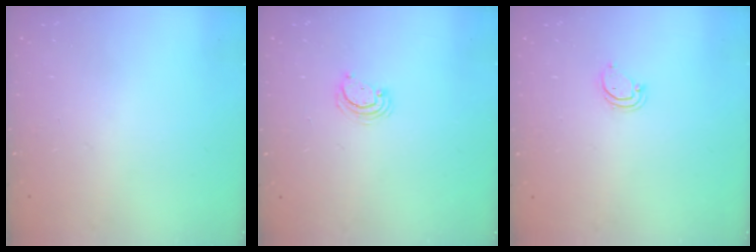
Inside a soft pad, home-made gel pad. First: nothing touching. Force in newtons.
{"total": 4.3, "press": 4.3, "slide": 0.4}
{"total": 3.6, "press": 3.6, "slide": 0.2}